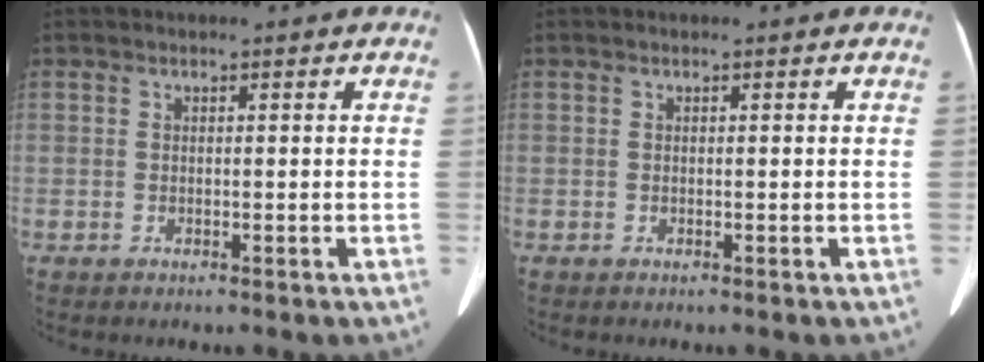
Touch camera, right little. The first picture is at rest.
{"total": 0.0}